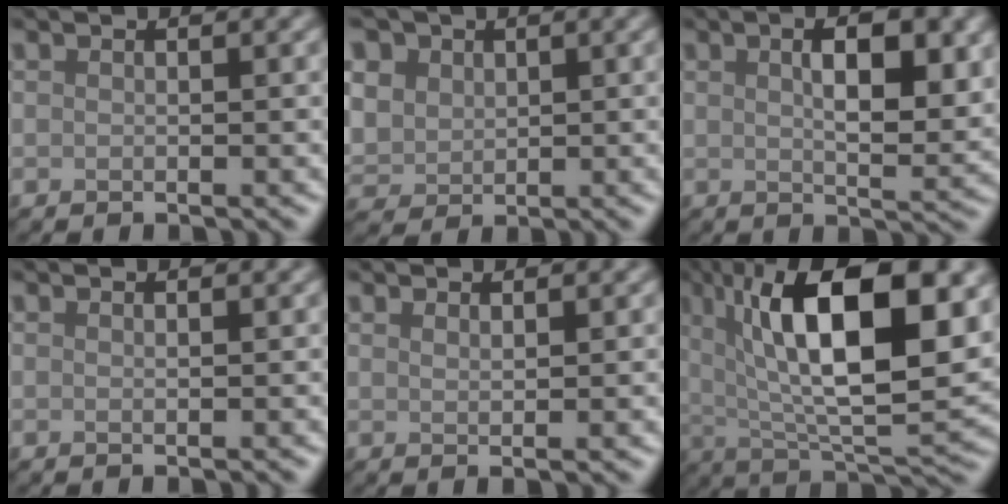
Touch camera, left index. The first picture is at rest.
{"total": 8.1, "force": [3.8, 6.1, 3.6], "torque": [-0.094, 0.022, 0.054]}
{"total": 6.3, "force": [1.8, 2.3, 5.6], "torque": [-0.079, 0.002, 0.030]}
{"total": 0.8, "force": [0.4, 0.2, 0.6], "torque": [-0.004, 0.002, 0.001]}
{"total": 1.2, "force": [0.8, 0.3, 0.9], "torque": [-0.011, -0.001, 0.012]}
{"total": 14.7, "force": [4.6, 5.3, 12.9], "torque": [-0.196, 0.001, 0.069]}